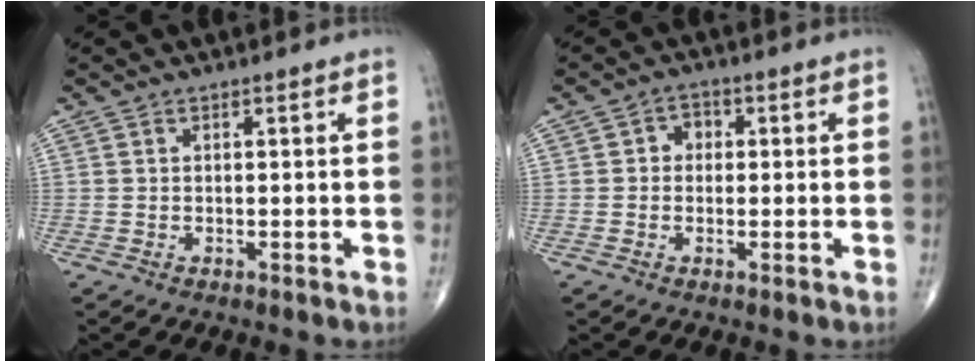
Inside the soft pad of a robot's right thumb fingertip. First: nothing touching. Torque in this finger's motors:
{"motor_torque": [-0.02, -0.01, 0.11, 0.08, 0.06]}